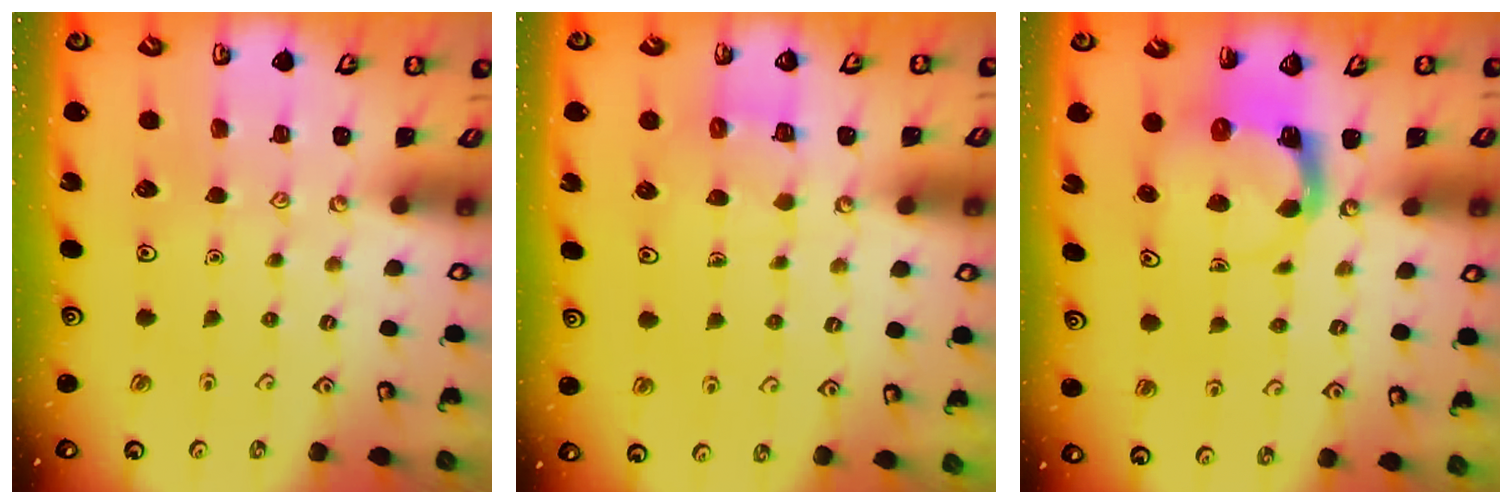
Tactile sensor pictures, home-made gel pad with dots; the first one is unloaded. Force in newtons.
{"total": 5.1, "press": 5.1, "slide": 0.5}
{"total": 3.8, "press": 3.8, "slide": 0.2}